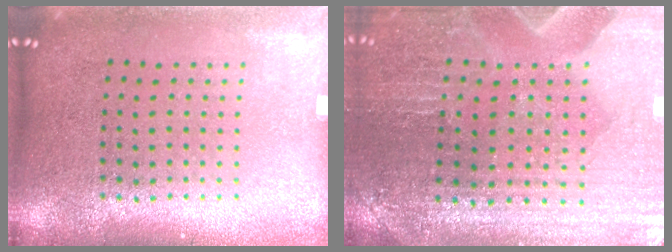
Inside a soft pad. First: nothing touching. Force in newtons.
{"total": 1.5, "press": 1.4, "slide": 0.2}